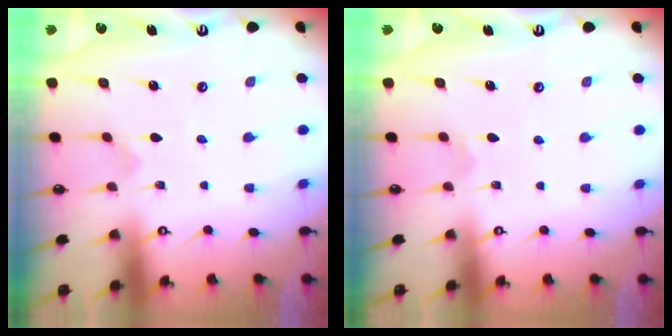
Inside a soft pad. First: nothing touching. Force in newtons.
{"total": 2.0, "press": 2.0, "slide": 0.2}